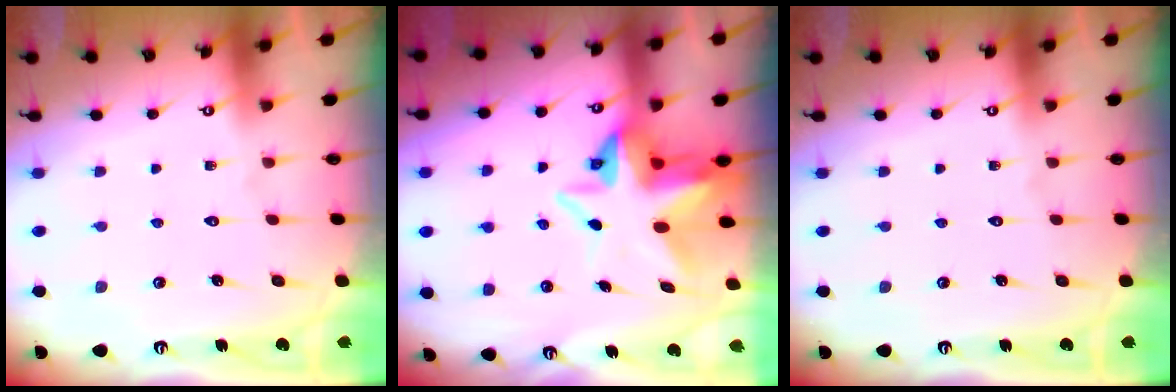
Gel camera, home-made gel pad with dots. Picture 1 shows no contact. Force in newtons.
{"total": 8.4, "press": 8.2, "slide": 1.9}
{"total": 0.0}